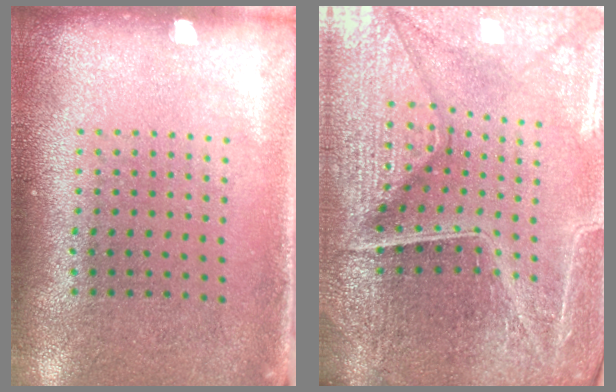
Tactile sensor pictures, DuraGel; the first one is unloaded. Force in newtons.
{"total": 5.8, "press": 5.4, "slide": 2.1}